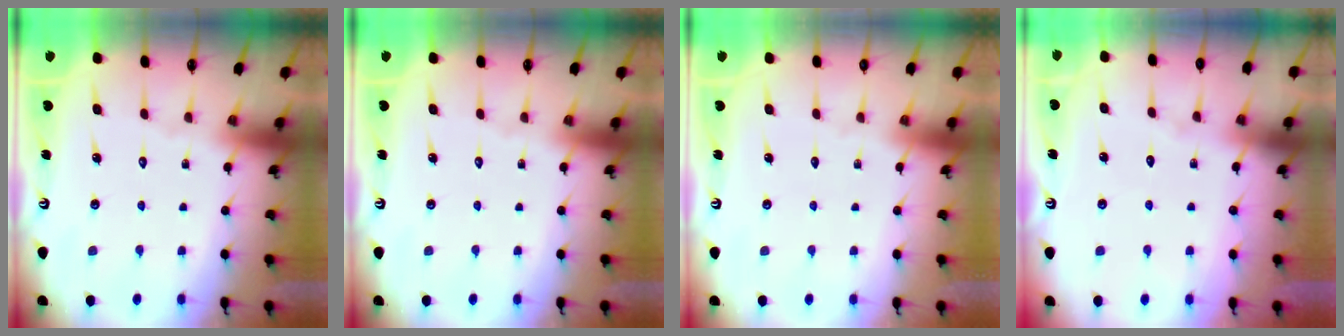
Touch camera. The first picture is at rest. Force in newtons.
{"total": 0.0}
{"total": 0.0}
{"total": 3.8, "press": 3.8, "slide": 0.3}